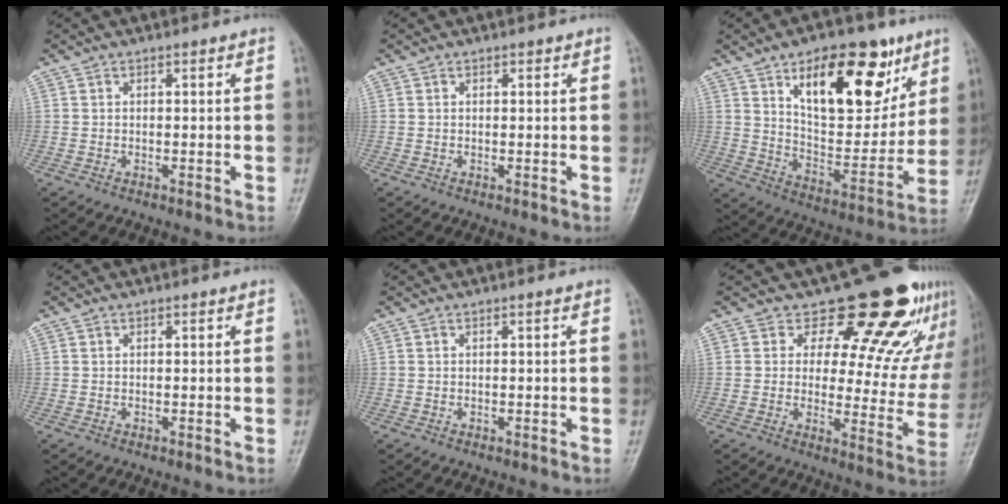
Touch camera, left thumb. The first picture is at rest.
{"total": 0.6, "force": [0.4, 0.4, 0.2], "torque": [0.002, -0.003, 0.003]}
{"total": 21.8, "force": [11.0, 10.6, 15.5], "torque": [-0.174, -0.051, 0.179]}
{"total": 0.0}
{"total": 0.0}
{"total": 17.6, "force": [13.6, 8.3, 7.6], "torque": [-0.028, -0.092, 0.152]}